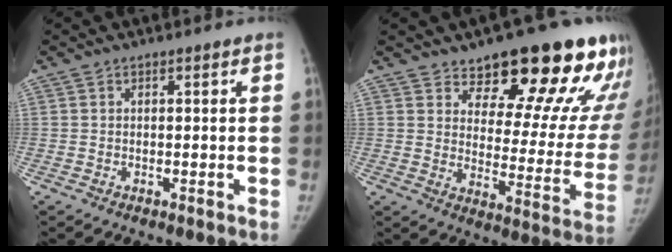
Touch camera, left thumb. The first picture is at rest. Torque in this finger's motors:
{"motor_torque": [0.33, 0.71, 1.38, -1.39, 0.06]}